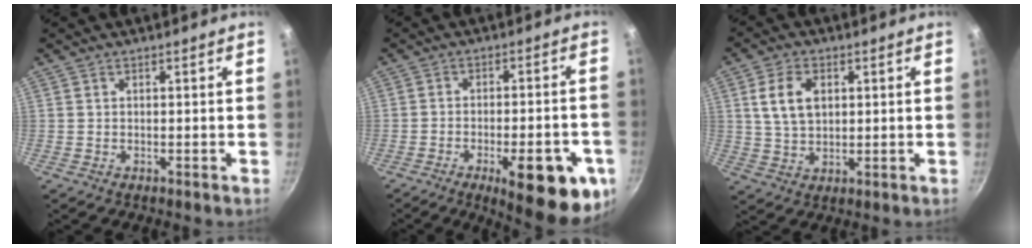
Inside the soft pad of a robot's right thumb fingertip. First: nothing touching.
{"total": 17.6, "force": [-7.9, 5.9, 14.6], "torque": [-0.146, 0.025, -0.096]}
{"total": 8.2, "force": [2.2, 5.2, 5.8], "torque": [-0.102, -0.004, 0.045]}